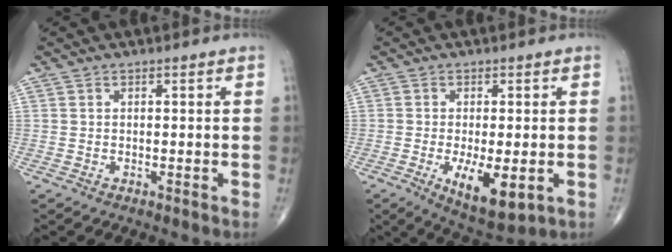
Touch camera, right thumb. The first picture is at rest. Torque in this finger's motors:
{"motor_torque": [1.31, 1.22, 0.11, -0.17, 0.23]}